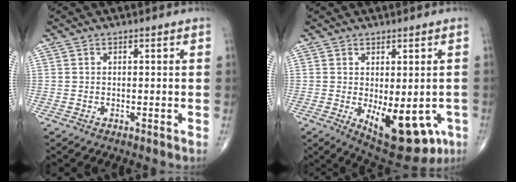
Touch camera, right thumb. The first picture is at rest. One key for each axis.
{"total": 14.2, "fx": -4.4, "fy": 6.9, "fz": 11.6, "tx": -0.135, "ty": -0.009, "tz": -0.041}